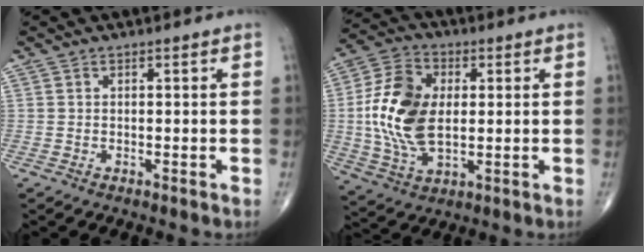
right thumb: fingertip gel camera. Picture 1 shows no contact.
{"total": 15.4, "force": [0.8, 9.3, 12.3], "torque": [-0.233, 0.003, 0.015]}